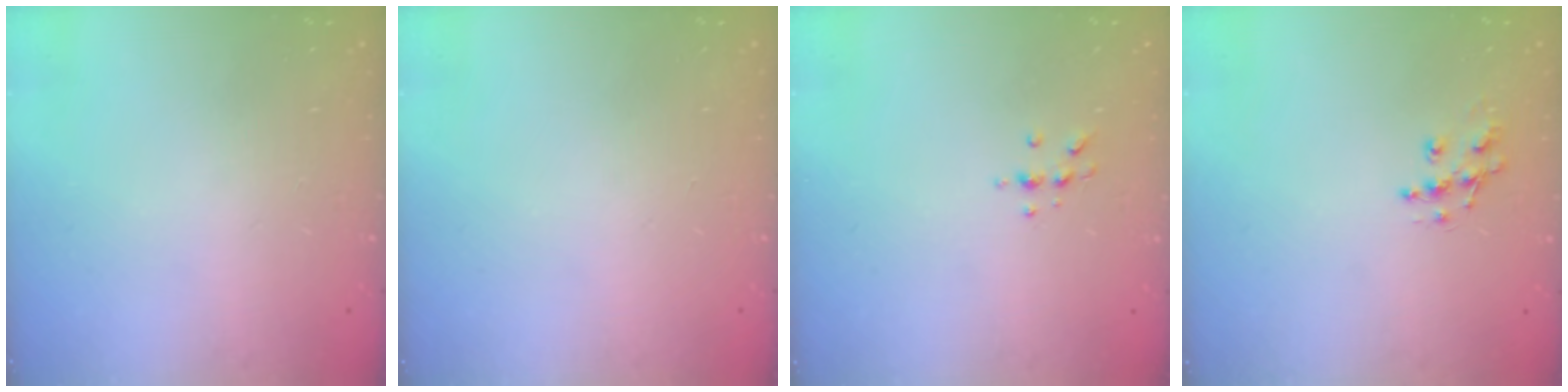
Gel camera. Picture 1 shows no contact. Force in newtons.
{"total": 0.0}
{"total": 4.9, "press": 4.9, "slide": 0.7}
{"total": 8.5, "press": 8.4, "slide": 0.6}